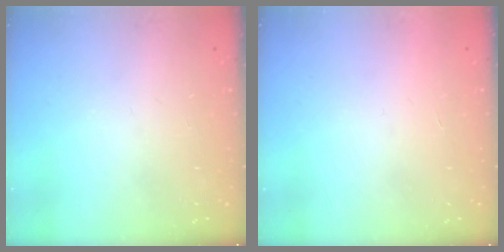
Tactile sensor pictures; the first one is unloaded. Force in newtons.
{"total": 1.7, "press": 1.7, "slide": 0.1}